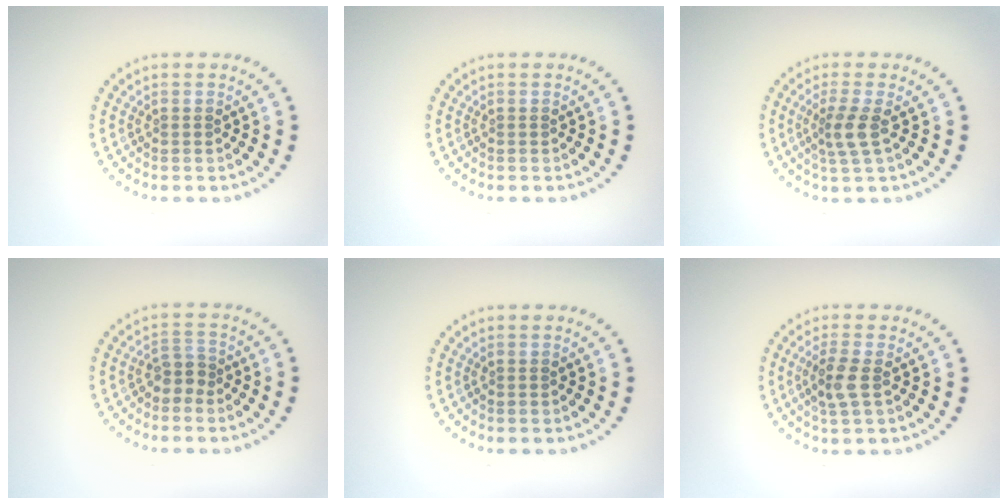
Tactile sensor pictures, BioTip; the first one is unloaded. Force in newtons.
{"total": 0.0}
{"total": 2.5, "press": 1.9, "slide": 1.5}
{"total": 1.9, "press": 1.4, "slide": 1.2}
{"total": 0.0}
{"total": 2.5, "press": 2.3, "slide": 1.0}